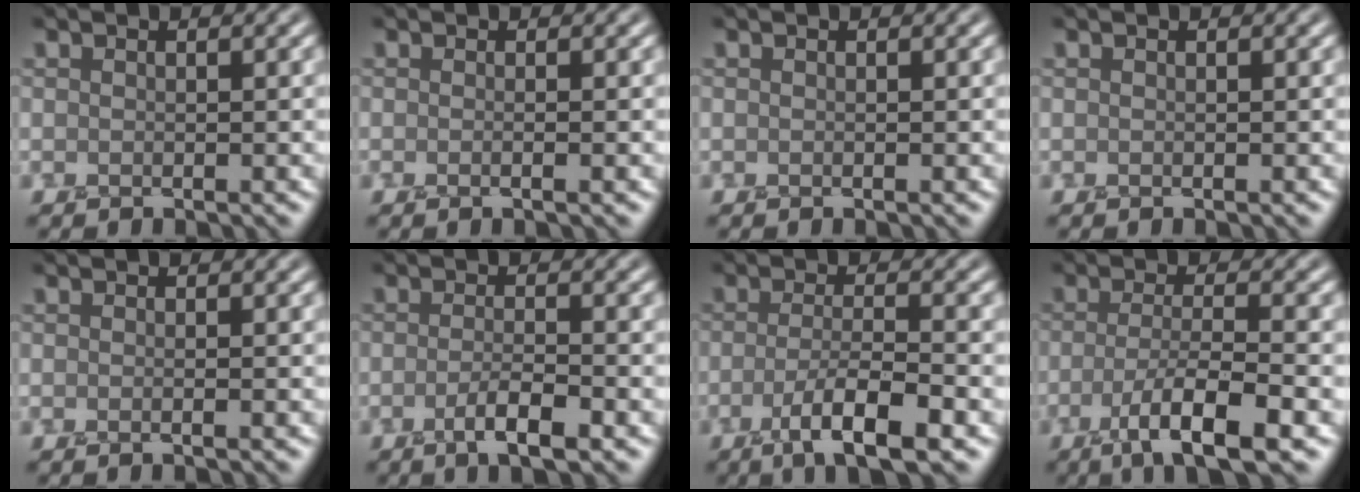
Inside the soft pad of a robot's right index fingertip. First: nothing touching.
{"total": 1.3, "force": [-0.1, 0.5, 1.3], "torque": [-0.014, -0.005, -0.012]}
{"total": 0.0}
{"total": 0.0}
{"total": 0.9, "force": [-0.1, 0.3, 0.9], "torque": [-0.010, -0.005, -0.008]}
{"total": 3.2, "force": [-1.5, 0.7, 2.8], "torque": [-0.048, 0.002, -0.030]}
{"total": 5.6, "force": [-2.5, 1.2, 4.9], "torque": [-0.083, -0.001, -0.046]}
{"total": 6.1, "force": [-2.7, 1.2, 5.3], "torque": [-0.090, -0.003, -0.052]}